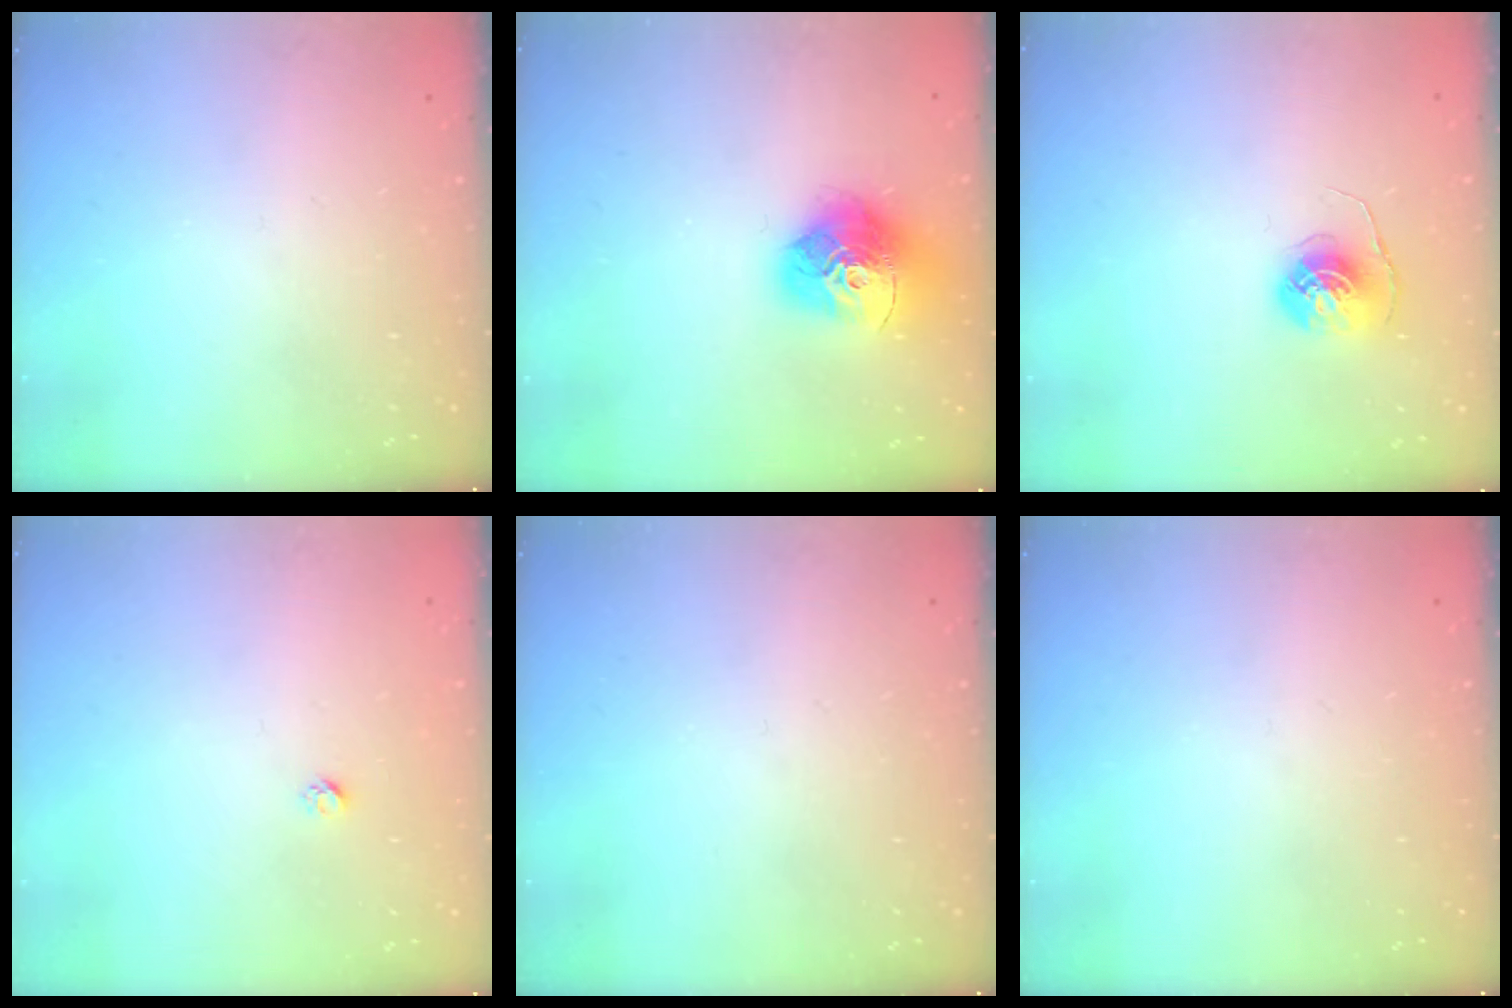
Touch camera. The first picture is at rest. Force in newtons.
{"total": 17.6, "press": 17.5, "slide": 1.9}
{"total": 6.0, "press": 6.0, "slide": 0.3}
{"total": 1.9, "press": 1.9, "slide": 0.1}
{"total": 0.0}
{"total": 0.0}